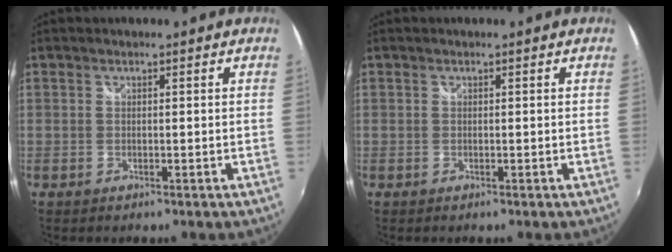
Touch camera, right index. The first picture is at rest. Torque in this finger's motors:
{"motor_torque": [0.02, 0.02, -0.01, 0.00]}